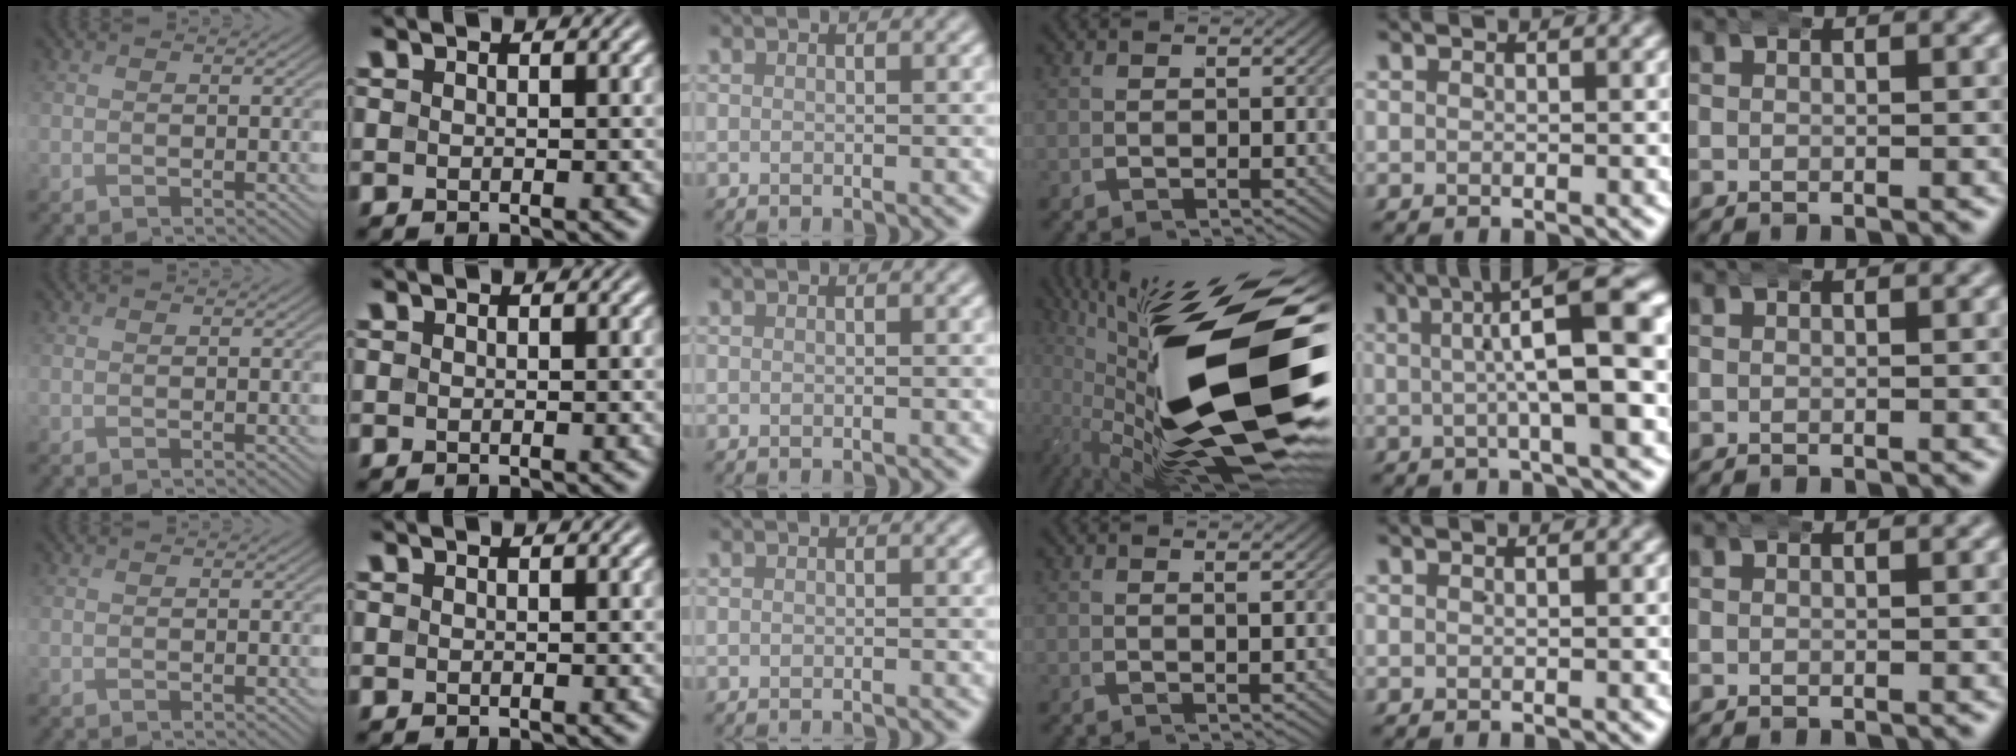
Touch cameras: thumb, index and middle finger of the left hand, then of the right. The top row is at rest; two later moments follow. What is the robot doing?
{"motion": "wrap", "object": "arm wrap"}